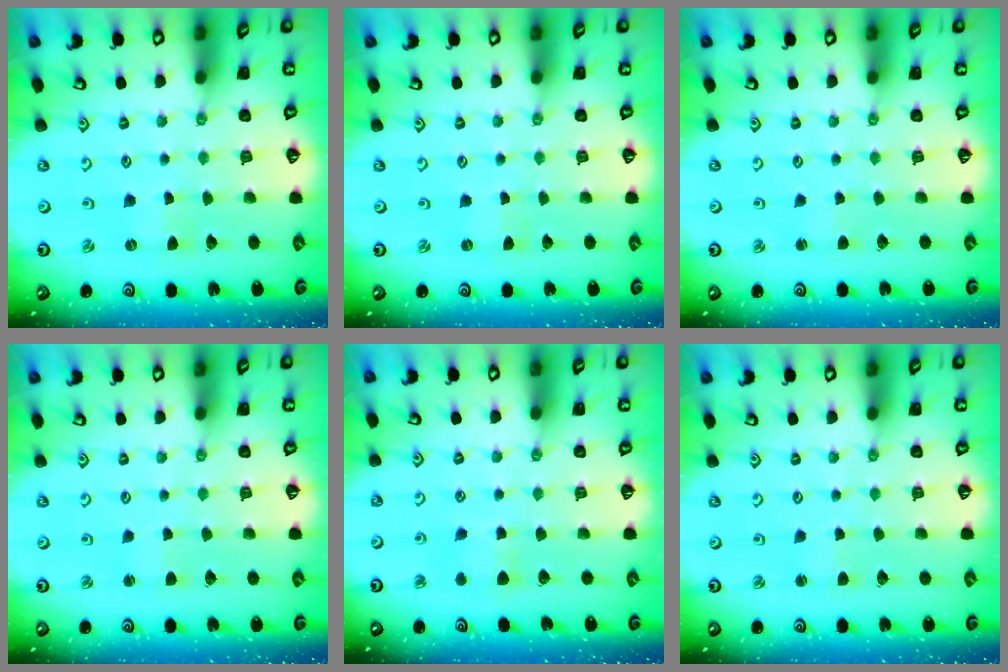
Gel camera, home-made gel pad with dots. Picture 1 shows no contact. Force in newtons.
{"total": 0.0}
{"total": 1.5, "press": 1.5, "slide": 0.1}
{"total": 2.1, "press": 2.1, "slide": 0.2}
{"total": 4.1, "press": 4.1, "slide": 0.8}
{"total": 2.1, "press": 2.1, "slide": 0.2}